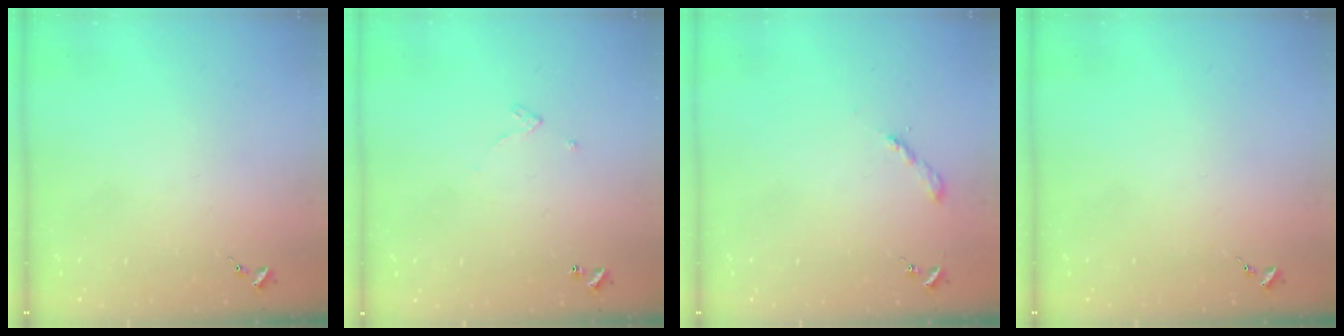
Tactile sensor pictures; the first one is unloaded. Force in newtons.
{"total": 3.2, "press": 3.2, "slide": 0.2}
{"total": 2.0, "press": 2.0, "slide": 0.2}
{"total": 0.0}